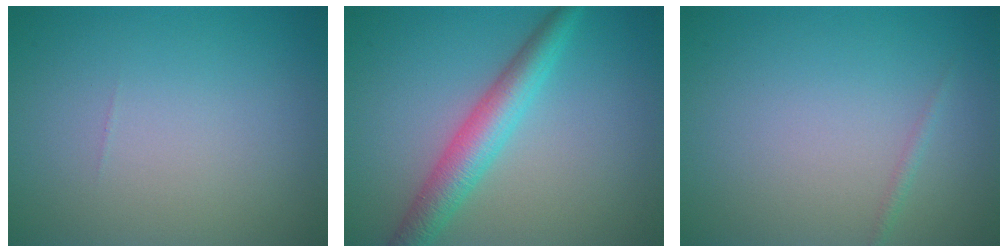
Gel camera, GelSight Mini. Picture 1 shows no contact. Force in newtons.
{"total": 4.5, "press": 4.5, "slide": 0.1}
{"total": 0.6, "press": 0.6, "slide": 0.1}